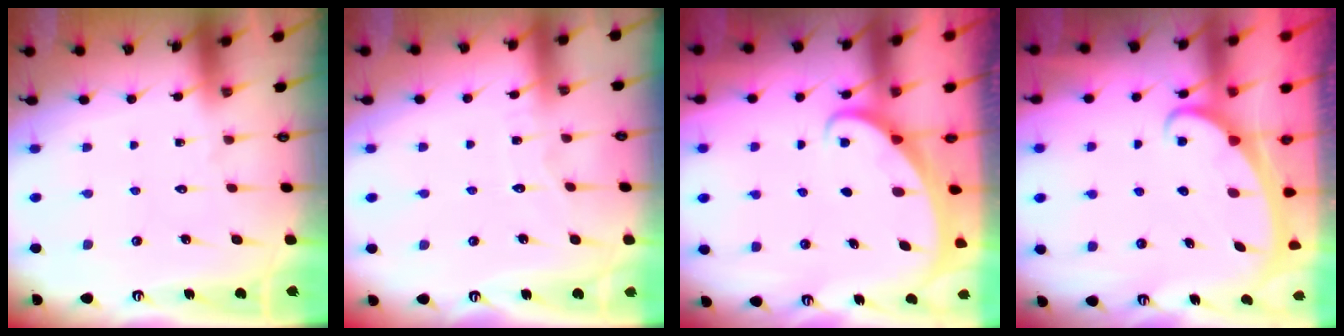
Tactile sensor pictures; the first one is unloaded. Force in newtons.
{"total": 3.7, "press": 3.6, "slide": 0.3}
{"total": 1.8, "press": 1.8, "slide": 0.1}
{"total": 2.4, "press": 2.4, "slide": 0.3}